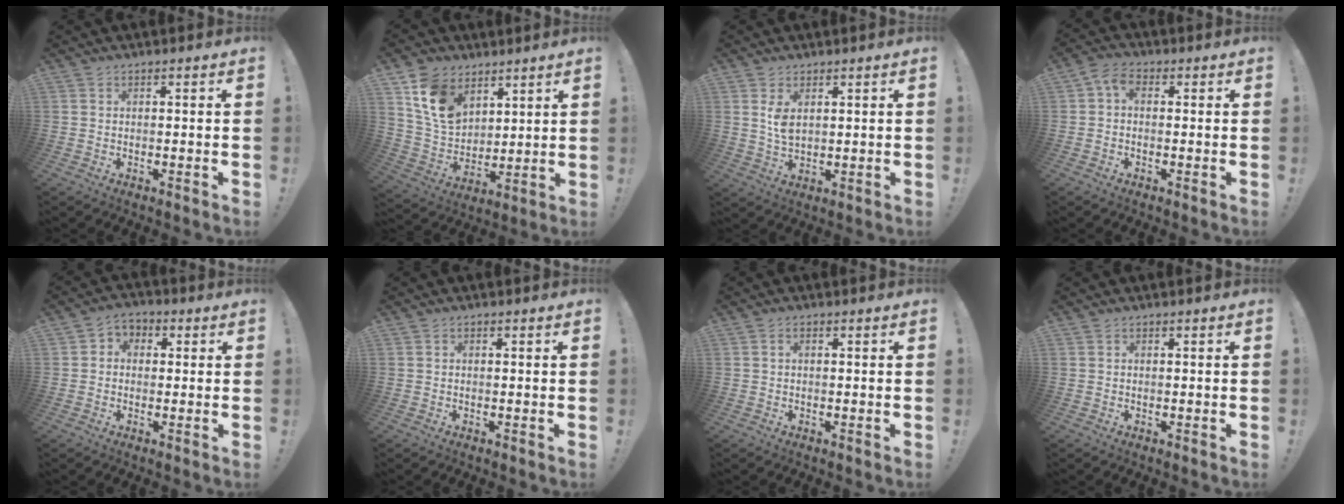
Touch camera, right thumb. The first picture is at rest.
{"total": 13.9, "force": [7.9, 9.3, 6.6], "torque": [-0.123, -0.033, 0.160]}
{"total": 4.6, "force": [1.8, 2.5, 3.4], "torque": [-0.061, -0.011, 0.029]}
{"total": 4.1, "force": [0.5, 2.4, 3.2], "torque": [-0.060, 0.005, 0.012]}
{"total": 4.1, "force": [-0.9, 3.6, 1.6], "torque": [-0.026, 0.014, -0.015]}
{"total": 0.0}
{"total": 0.9, "force": [0.1, 0.5, 0.7], "torque": [-0.017, 0.004, 0.002]}
{"total": 0.0}